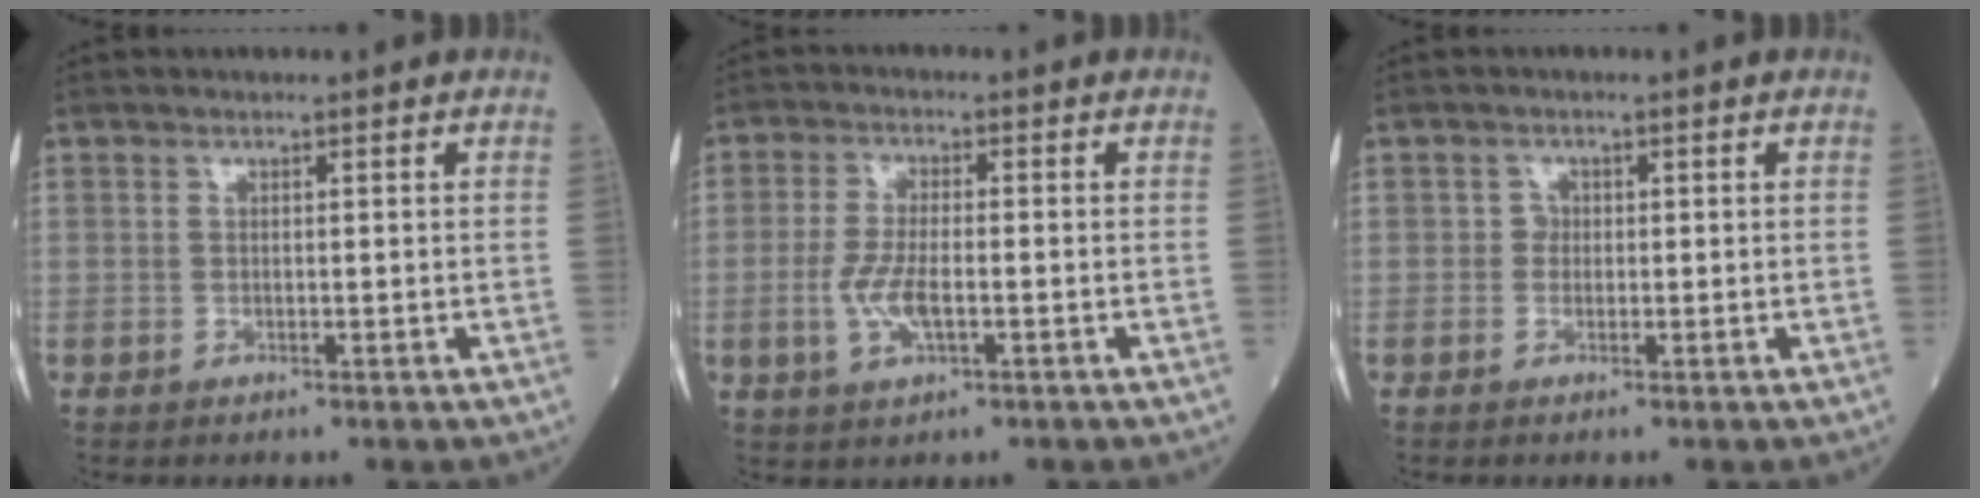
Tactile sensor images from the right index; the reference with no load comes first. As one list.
[{"total": 5.5, "force": [-1.4, 1.6, 5.1], "torque": [-0.114, -0.005, -0.024]}, {"total": 0.9, "force": [-0.1, 0.8, 0.3], "torque": [-0.002, 0.004, -0.002]}]